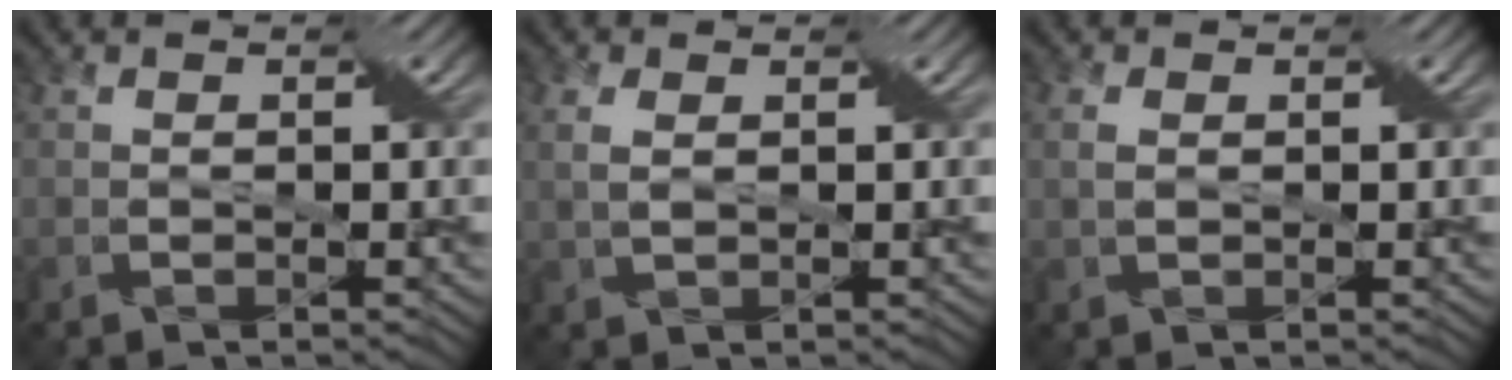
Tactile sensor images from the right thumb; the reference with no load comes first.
{"total": 2.5, "force": [0.8, 1.3, 2.0], "torque": [-0.053, 0.004, 0.018]}
{"total": 1.9, "force": [0.4, 1.1, 1.4], "torque": [-0.035, 0.003, 0.009]}